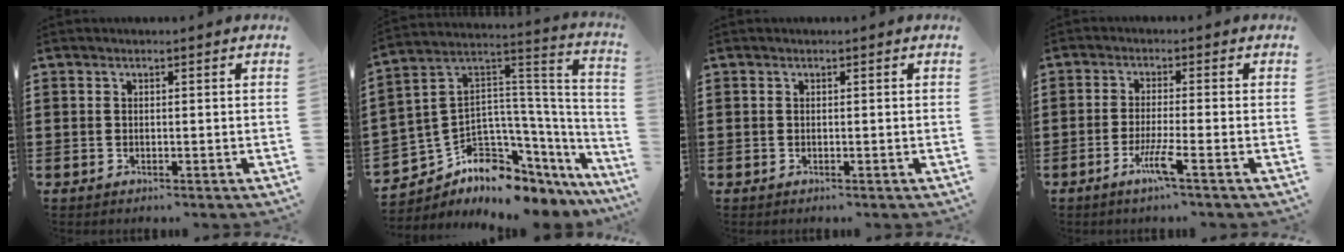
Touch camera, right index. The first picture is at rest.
{"total": 6.1, "force": [-3.0, 4.6, 2.6], "torque": [-0.087, -0.034, -0.056]}
{"total": 0.0}
{"total": 4.8, "force": [-2.7, -0.1, 3.9], "torque": [-0.079, -0.015, -0.050]}